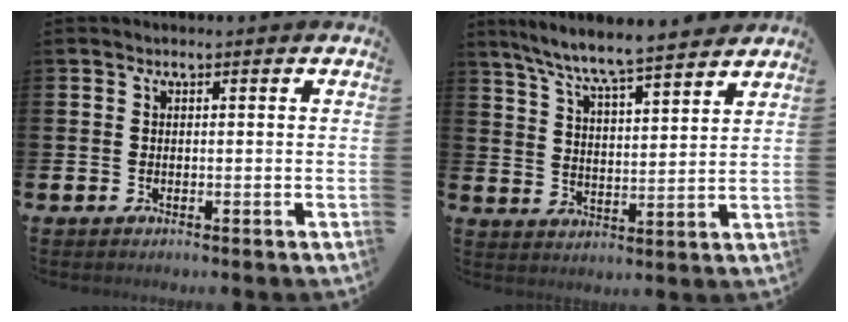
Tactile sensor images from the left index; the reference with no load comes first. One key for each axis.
{"total": 7.6, "fx": 7.2, "fy": 0.0, "fz": 2.4, "tx": -0.074, "ty": -0.049, "tz": 0.126}